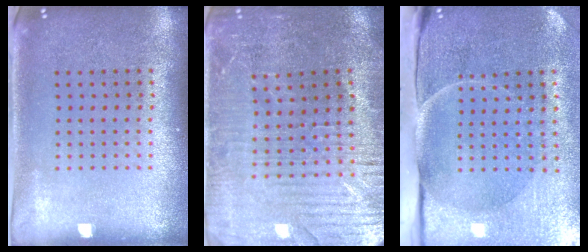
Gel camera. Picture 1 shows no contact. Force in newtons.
{"total": 3.1, "press": 3.1, "slide": 0.6}
{"total": 4.9, "press": 3.9, "slide": 2.9}